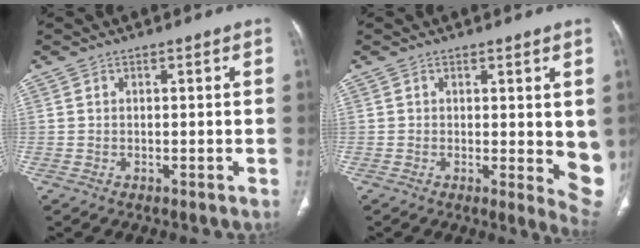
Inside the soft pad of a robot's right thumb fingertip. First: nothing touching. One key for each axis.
{"total": 7.8, "fx": 0.5, "fy": 3.0, "fz": 7.2, "tx": -0.068, "ty": -0.019, "tz": 0.006}